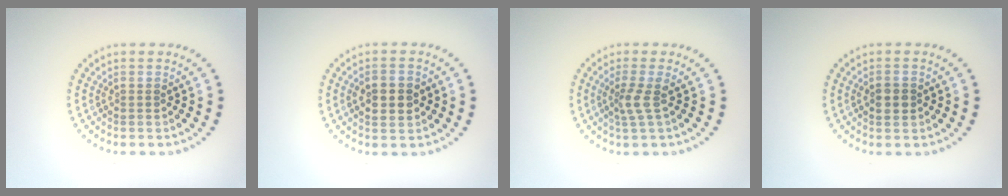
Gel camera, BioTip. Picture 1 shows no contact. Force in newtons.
{"total": 3.5, "press": 3.5, "slide": 0.0}
{"total": 1.9, "press": 1.4, "slide": 1.3}
{"total": 2.0, "press": 2.0, "slide": 0.2}